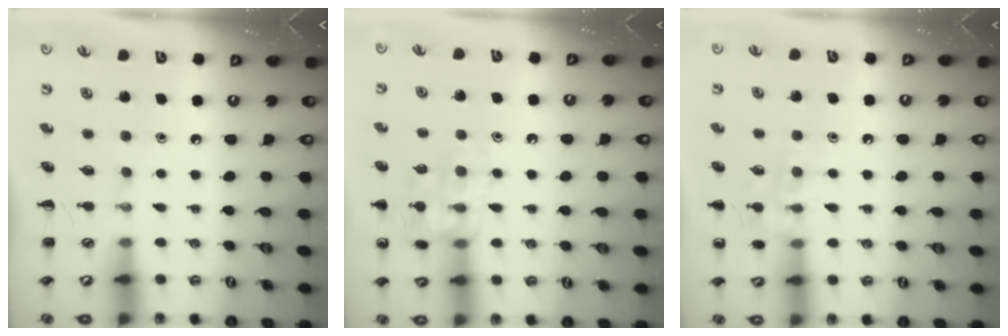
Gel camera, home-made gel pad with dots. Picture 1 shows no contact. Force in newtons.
{"total": 13.8, "press": 13.7, "slide": 1.5}
{"total": 8.6, "press": 8.5, "slide": 1.0}